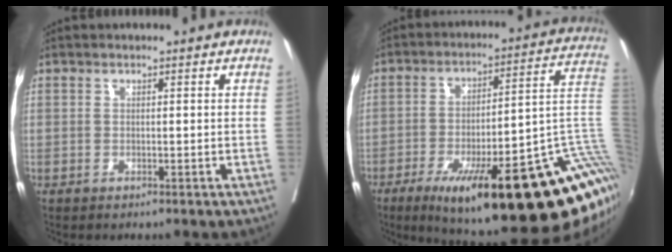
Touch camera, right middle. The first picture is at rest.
{"total": 33.3, "force": [-13.9, 5.3, 29.8], "torque": [-0.286, 0.009, -0.197]}